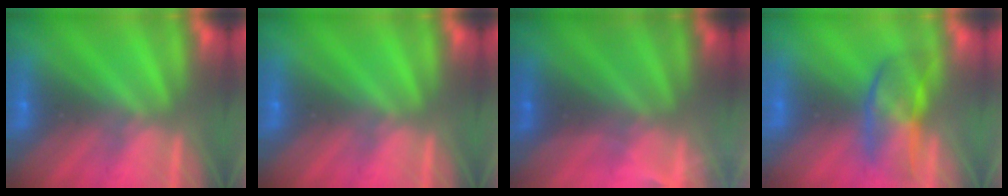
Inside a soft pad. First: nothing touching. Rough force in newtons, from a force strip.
{"total": 0.0}
{"total": 2.9}
{"total": 2.7}